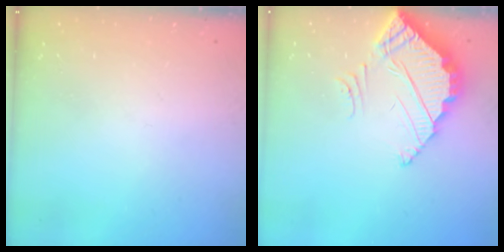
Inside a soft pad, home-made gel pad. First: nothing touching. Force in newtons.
{"total": 3.9, "press": 3.8, "slide": 0.2}